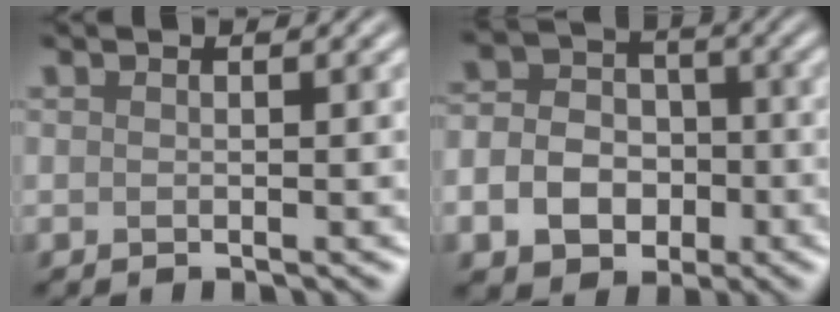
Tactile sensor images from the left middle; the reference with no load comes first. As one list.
[{"total": 7.3, "force": [-2.2, 5.9, 3.7], "torque": [-0.054, -0.013, -0.048]}]